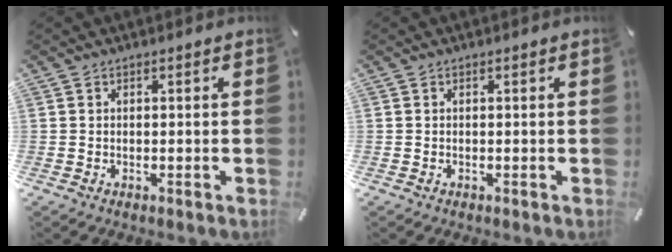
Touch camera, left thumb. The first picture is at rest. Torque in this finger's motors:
{"motor_torque": [-0.02, 0.17, -0.04, -0.09, -0.01]}